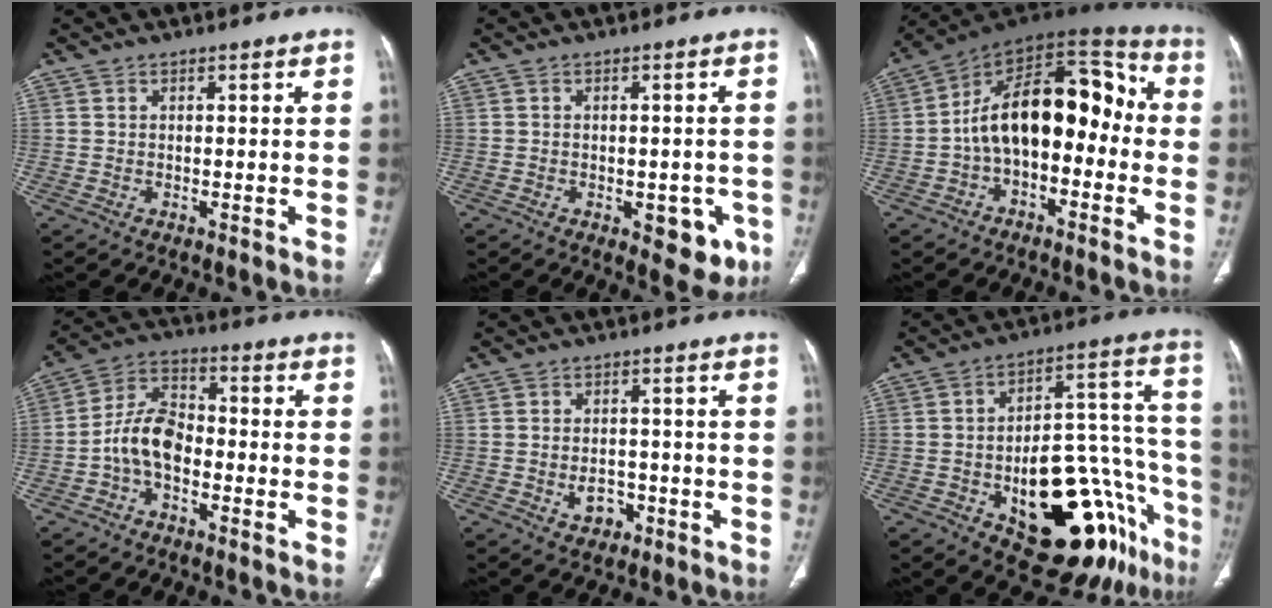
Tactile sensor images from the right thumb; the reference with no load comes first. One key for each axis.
{"total": 7.4, "fx": -2.9, "fy": 4.0, "fz": 5.6, "tx": -0.037, "ty": 0.004, "tz": -0.027}
{"total": 18.5, "fx": -1.9, "fy": 10.8, "fz": 14.9, "tx": -0.201, "ty": 0.069, "tz": -0.043}
{"total": 9.2, "fx": -2.6, "fy": 5.6, "fz": 6.8, "tx": -0.123, "ty": 0.036, "tz": -0.061}
{"total": 4.3, "fx": -1.5, "fy": 3.2, "fz": 2.5, "tx": -0.026, "ty": 0.013, "tz": -0.018}
{"total": 26.3, "fx": -12.2, "fy": 11.3, "fz": 20.3, "tx": -0.198, "ty": 0.092, "tz": -0.160}